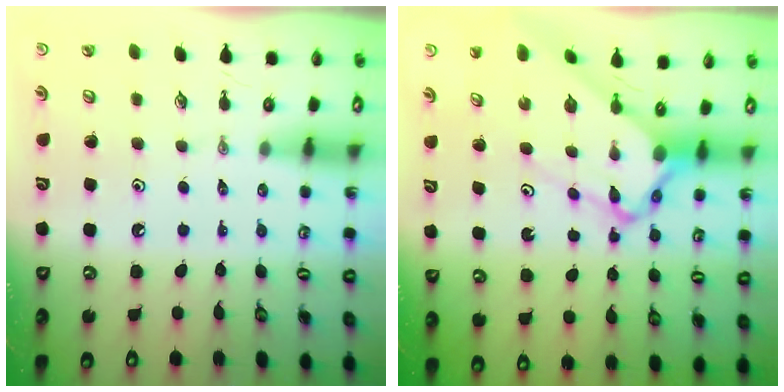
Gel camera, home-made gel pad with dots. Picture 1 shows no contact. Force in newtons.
{"total": 7.2, "press": 7.2, "slide": 0.6}